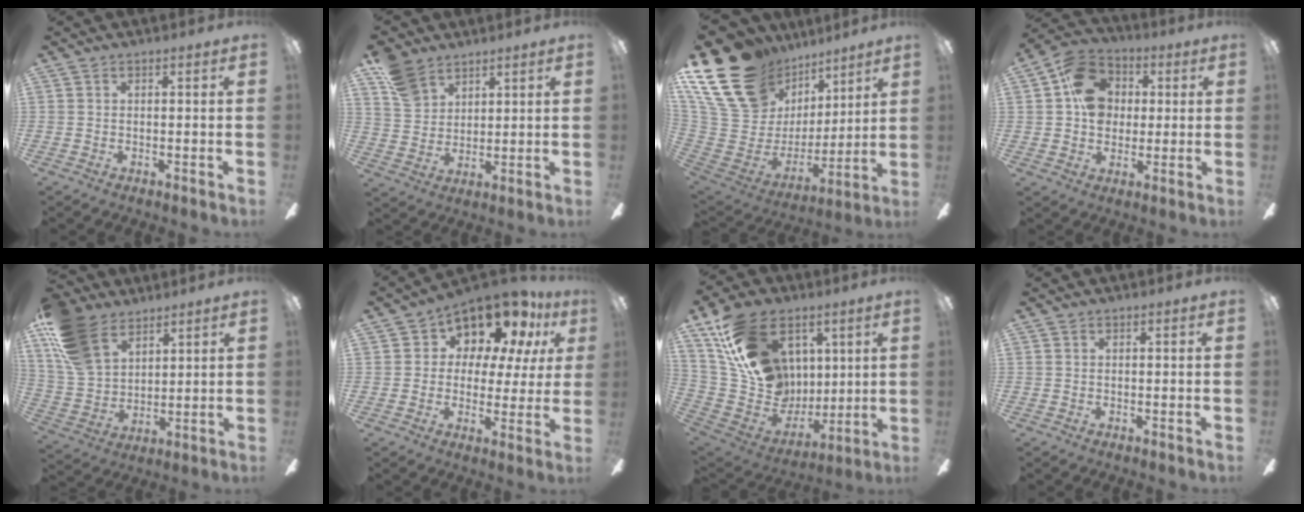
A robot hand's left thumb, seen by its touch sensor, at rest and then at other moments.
{"total": 10.7, "force": [7.4, 6.8, 3.8], "torque": [-0.088, -0.021, 0.148]}
{"total": 24.8, "force": [15.1, 16.0, 11.4], "torque": [-0.231, -0.089, 0.303]}
{"total": 13.3, "force": [2.5, 10.8, 7.4], "torque": [-0.148, 0.023, 0.050]}
{"total": 17.3, "force": [10.3, 10.6, 9.0], "torque": [-0.213, -0.033, 0.201]}
{"total": 12.2, "force": [9.5, 6.0, 4.8], "torque": [-0.088, -0.079, 0.170]}
{"total": 23.5, "force": [9.8, 16.5, 13.4], "torque": [-0.259, -0.035, 0.193]}
{"total": 0.0}